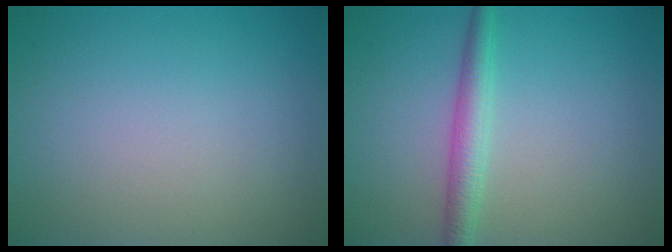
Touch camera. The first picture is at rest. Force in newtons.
{"total": 2.6, "press": 2.6, "slide": 0.0}